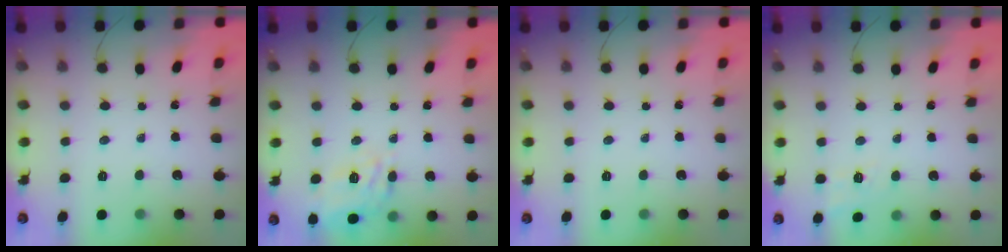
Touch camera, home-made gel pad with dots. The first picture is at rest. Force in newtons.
{"total": 9.3, "press": 9.1, "slide": 1.6}
{"total": 0.0}
{"total": 7.4, "press": 7.1, "slide": 2.2}